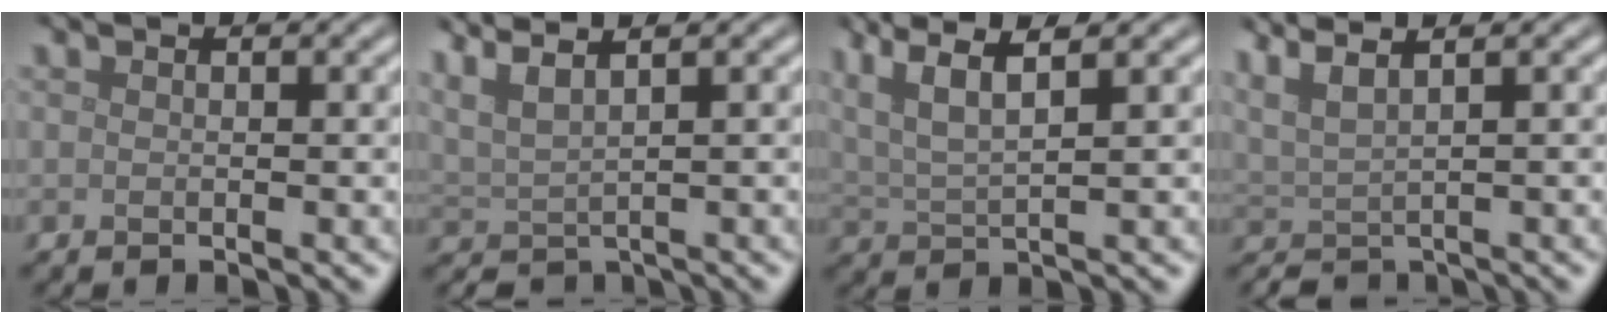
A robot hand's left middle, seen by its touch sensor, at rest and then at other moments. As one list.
[{"total": 3.9, "force": [3.1, 0.9, 2.3], "torque": [-0.049, 0.013, 0.056]}, {"total": 5.7, "force": [3.4, 1.4, 4.3], "torque": [-0.085, 0.013, 0.066]}, {"total": 3.8, "force": [2.7, 0.9, 2.5], "torque": [-0.048, 0.012, 0.048]}]